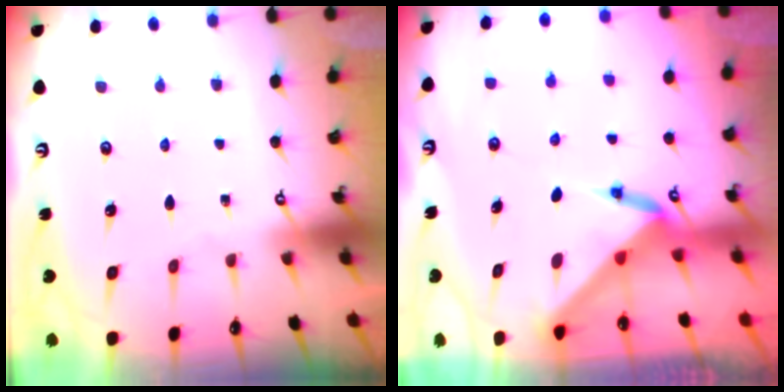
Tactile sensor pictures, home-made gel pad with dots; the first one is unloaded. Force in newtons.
{"total": 3.6, "press": 3.6, "slide": 0.2}